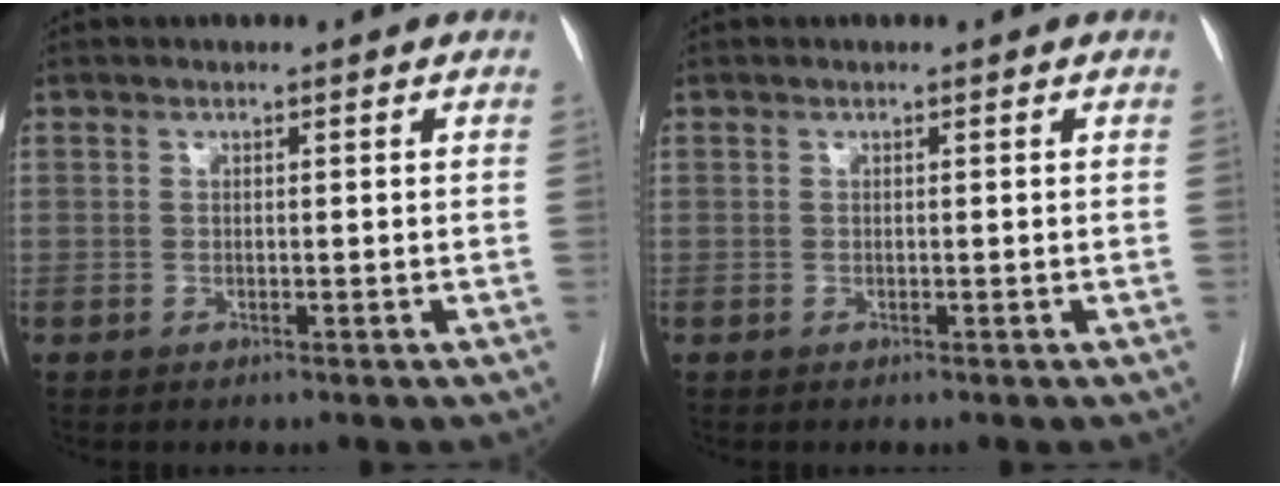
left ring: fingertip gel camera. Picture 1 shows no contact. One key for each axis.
{"total": 0.0}